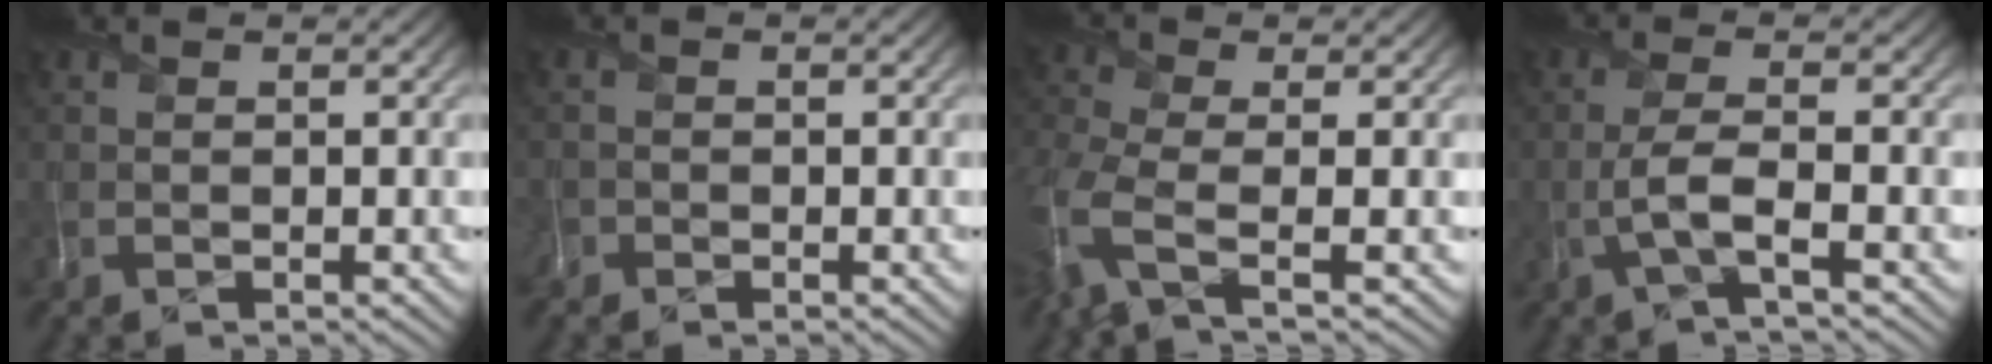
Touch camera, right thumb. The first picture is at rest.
{"total": 1.1, "force": [-1.0, 0.5, 0.0], "torque": [0.001, -0.005, -0.025]}
{"total": 6.9, "force": [-2.8, 2.4, 5.8], "torque": [-0.142, -0.013, -0.073]}
{"total": 3.6, "force": [-1.2, 0.5, 3.3], "torque": [-0.069, 0.012, -0.036]}